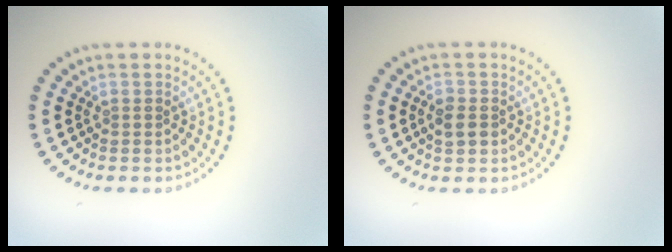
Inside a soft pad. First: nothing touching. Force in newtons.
{"total": 1.8, "press": 1.7, "slide": 0.2}